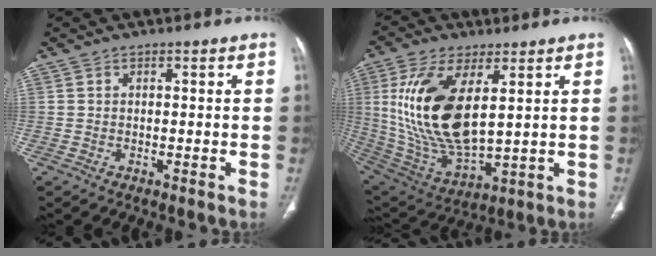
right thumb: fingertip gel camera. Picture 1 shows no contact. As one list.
[{"total": 19.5, "force": [4.7, 8.8, 16.8], "torque": [-0.339, -0.026, 0.104]}]